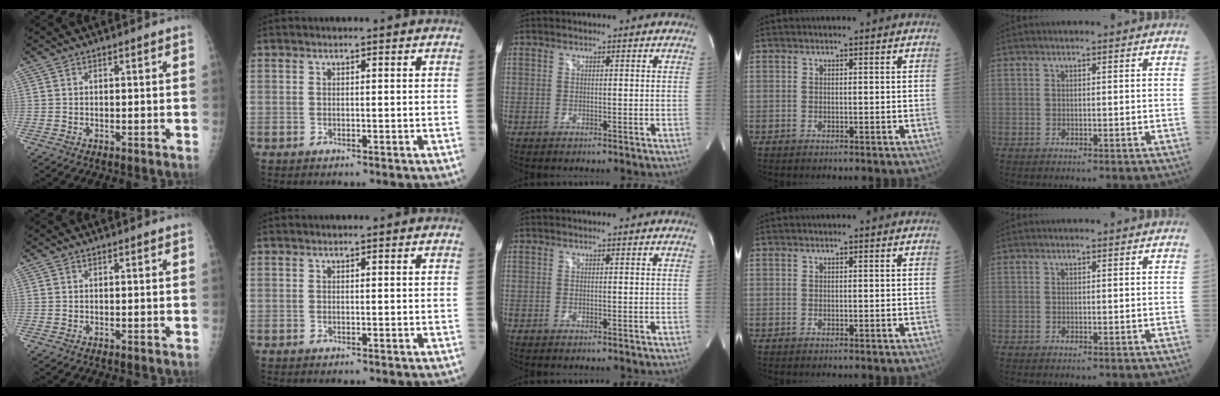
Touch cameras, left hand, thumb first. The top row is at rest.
{}